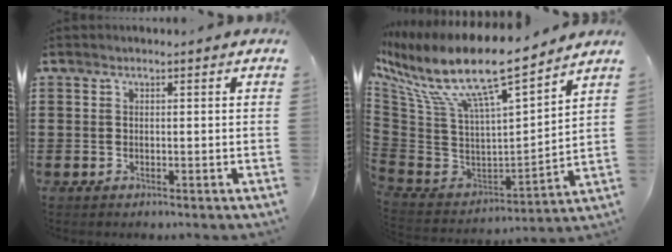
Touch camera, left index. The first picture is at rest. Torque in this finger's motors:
{"motor_torque": [1.21, 0.93, 1.05, 0.21]}